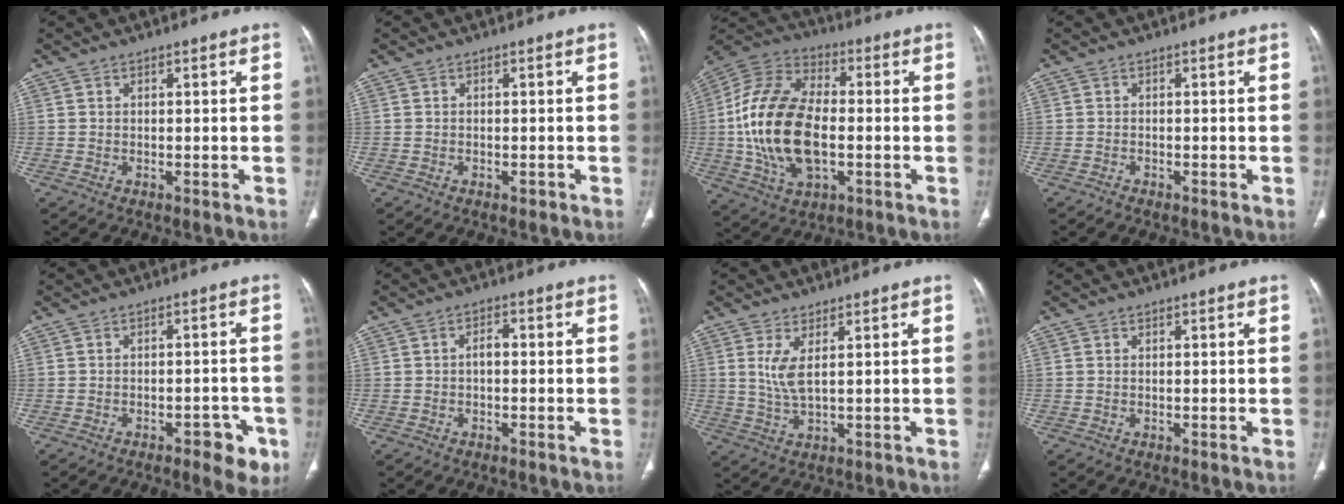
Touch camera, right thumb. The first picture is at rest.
{"total": 0.7, "force": [-0.5, 0.5, 0.3], "torque": [-0.004, 0.000, -0.007]}
{"total": 20.8, "force": [-1.8, 11.9, 16.9], "torque": [-0.335, 0.015, -0.031]}
{"total": 0.7, "force": [-0.7, 0.2, 0.2], "torque": [-0.008, -0.001, -0.014]}
{"total": 6.1, "force": [-3.1, 2.8, 4.4], "torque": [-0.032, 0.015, -0.036]}
{"total": 2.0, "force": [-0.3, 1.2, 1.6], "torque": [-0.022, 0.008, -0.008]}
{"total": 4.8, "force": [1.5, 1.3, 4.3], "torque": [-0.100, -0.015, 0.037]}
{"total": 0.0}